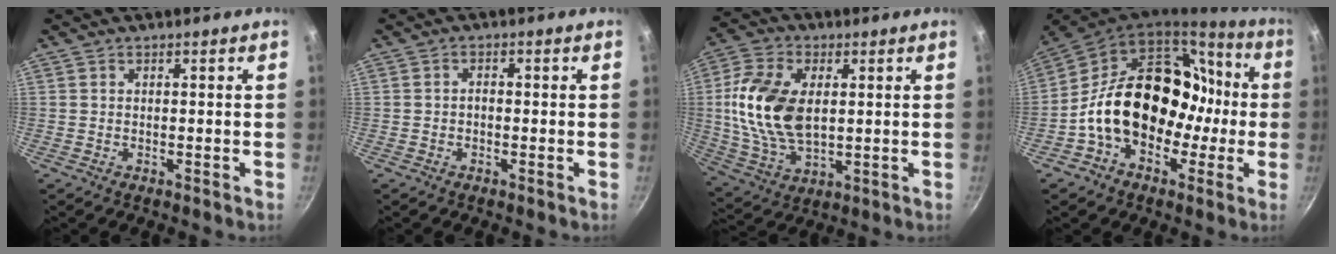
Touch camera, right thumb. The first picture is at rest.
{"total": 1.2, "force": [-0.5, 0.9, 0.7], "torque": [-0.008, 0.008, -0.009]}
{"total": 16.3, "force": [1.9, 9.8, 12.9], "torque": [-0.239, -0.003, 0.039]}
{"total": 22.9, "force": [-1.8, 17.0, 15.2], "torque": [-0.198, 0.071, -0.023]}